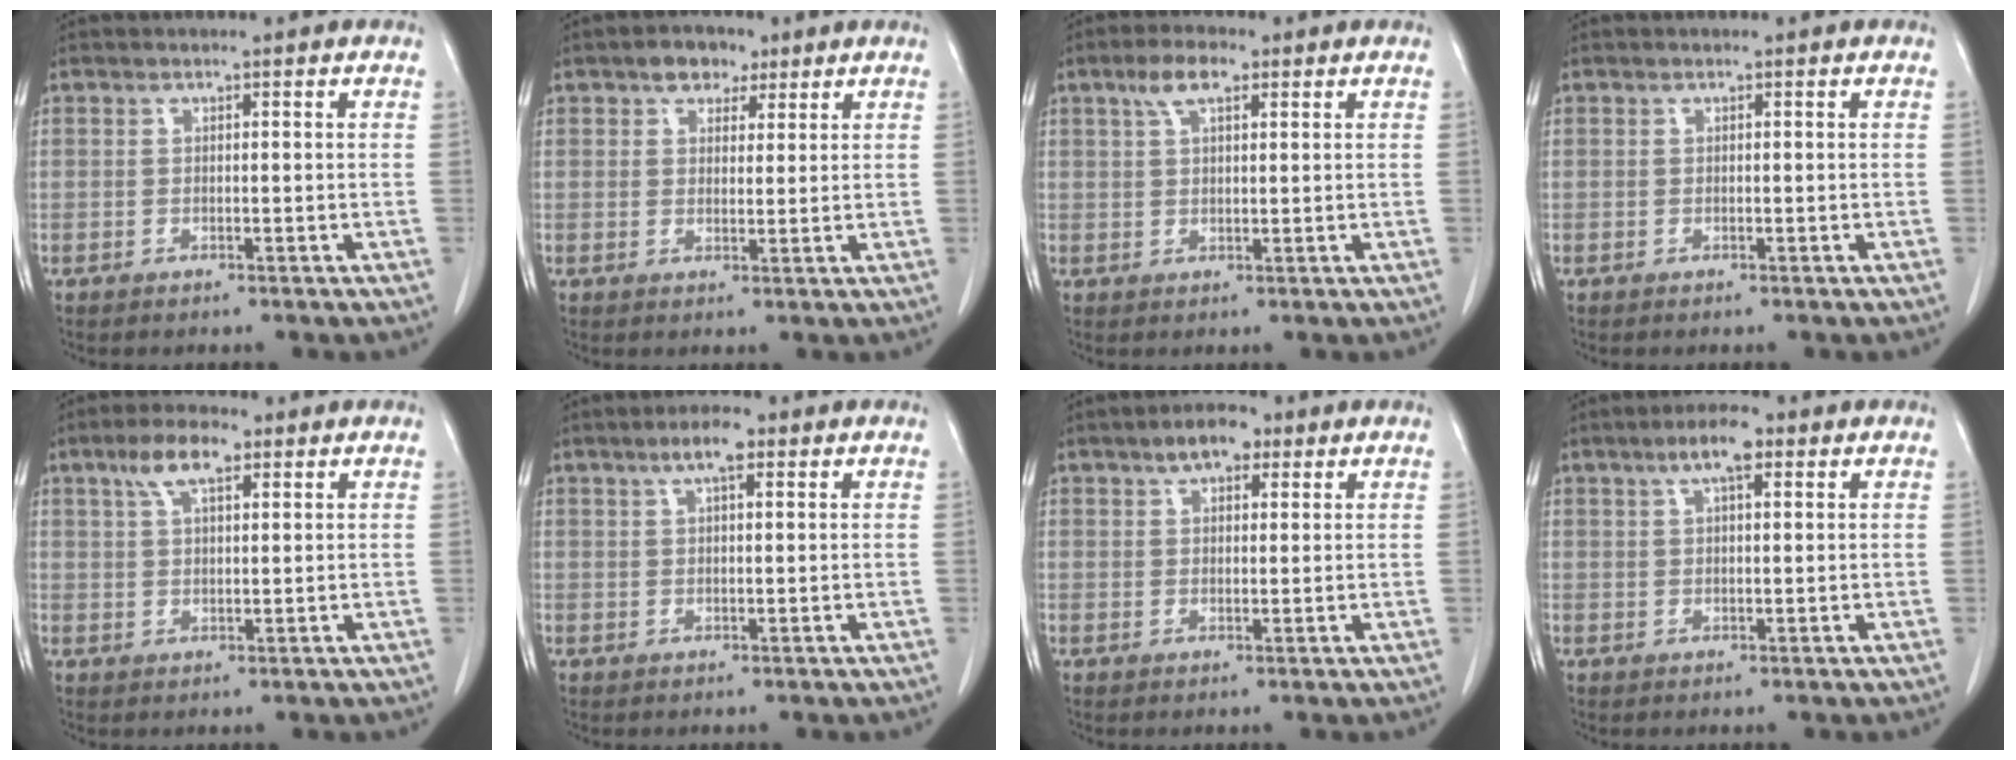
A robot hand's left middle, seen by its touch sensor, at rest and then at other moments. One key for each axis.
{"total": 4.1, "fx": 2.5, "fy": 2.6, "fz": 1.8, "tx": -0.027, "ty": 0.012, "tz": 0.041}
{"total": 4.5, "fx": 2.5, "fy": 1.7, "fz": 3.4, "tx": -0.070, "ty": 0.015, "tz": 0.047}
{"total": 0.0}
{"total": 5.8, "fx": 3.3, "fy": 2.1, "fz": 4.3, "tx": -0.088, "ty": 0.015, "tz": 0.059}
{"total": 3.9, "fx": 2.2, "fy": 1.0, "fz": 3.1, "tx": -0.059, "ty": 0.009, "tz": 0.037}
{"total": 4.8, "fx": 2.8, "fy": 2.4, "fz": 3.1, "tx": -0.051, "ty": 0.014, "tz": 0.044}
{"total": 4.9, "fx": 2.7, "fy": 1.4, "fz": 3.9, "tx": -0.073, "ty": 0.012, "tz": 0.043}